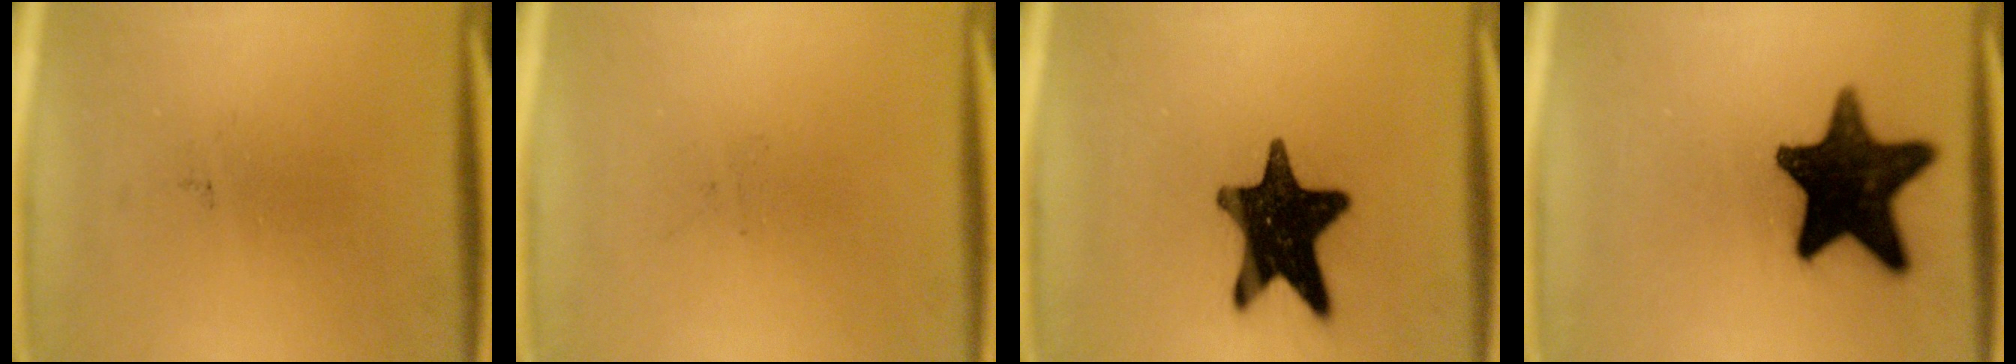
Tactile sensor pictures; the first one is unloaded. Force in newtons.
{"total": 0.0}
{"total": 16.5}
{"total": 17.6}